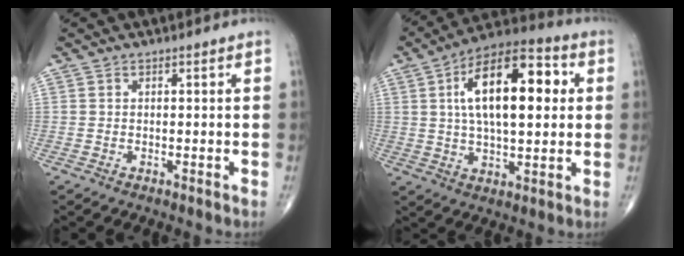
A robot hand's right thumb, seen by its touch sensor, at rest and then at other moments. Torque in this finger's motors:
{"motor_torque": [-0.90, 1.33, 1.47, 0.35, 0.52]}